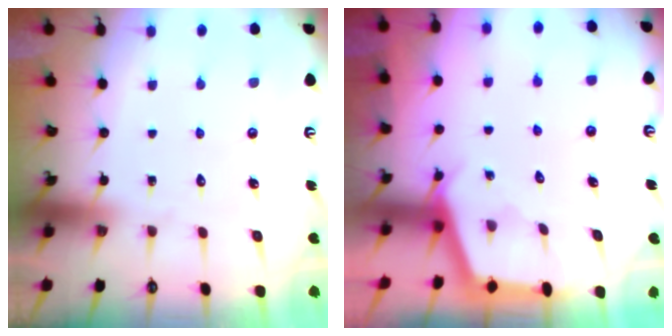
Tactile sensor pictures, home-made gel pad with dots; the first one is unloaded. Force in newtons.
{"total": 2.4, "press": 2.4, "slide": 0.1}